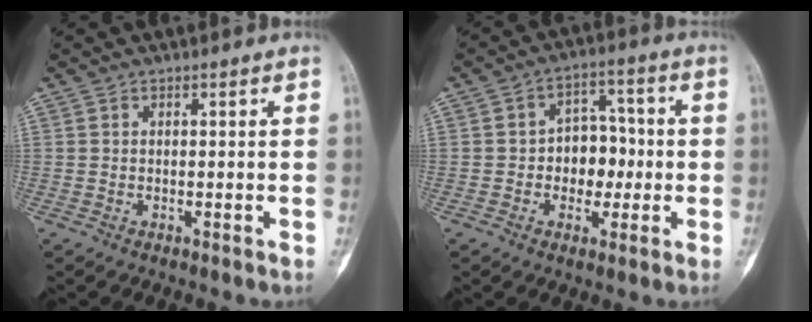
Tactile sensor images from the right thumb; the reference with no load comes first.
{"total": 8.4, "force": [-1.0, 6.3, 5.4], "torque": [-0.030, 0.029, -0.021]}